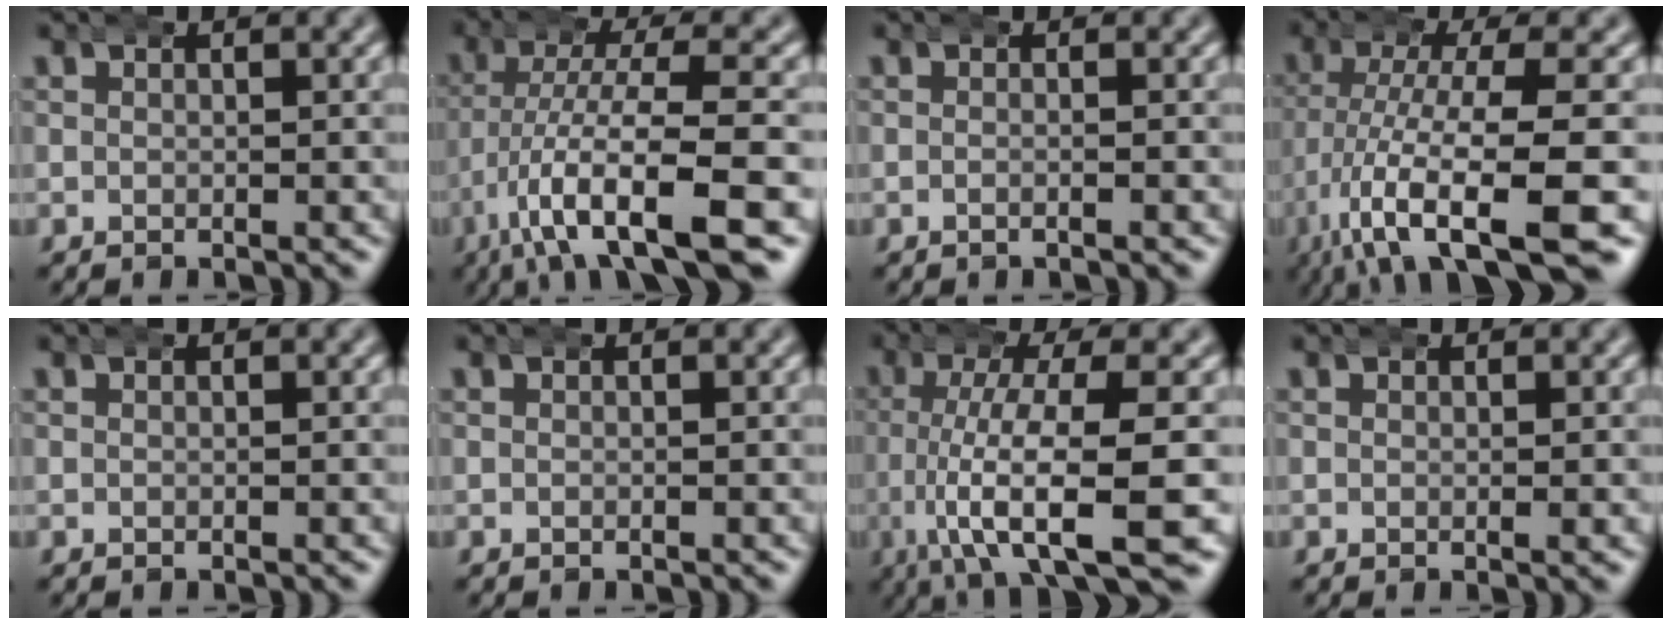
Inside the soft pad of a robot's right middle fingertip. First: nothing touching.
{"total": 10.0, "force": [-5.7, 3.0, 7.7], "torque": [-0.151, -0.025, -0.072]}
{"total": 1.0, "force": [-0.6, 0.0, 0.8], "torque": [-0.013, 0.003, -0.015]}
{"total": 10.9, "force": [-5.6, 3.5, 8.7], "torque": [-0.159, -0.027, -0.066]}
{"total": 0.0}
{"total": 0.0}
{"total": 10.4, "force": [-5.0, 3.1, 8.5], "torque": [-0.155, -0.025, -0.065]}
{"total": 0.6, "force": [0.1, 0.1, 0.6], "torque": [-0.009, 0.002, -0.001]}